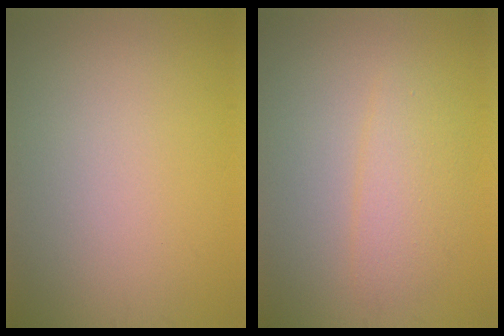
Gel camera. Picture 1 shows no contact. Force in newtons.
{"total": 2.6, "press": 2.6, "slide": 0.1}